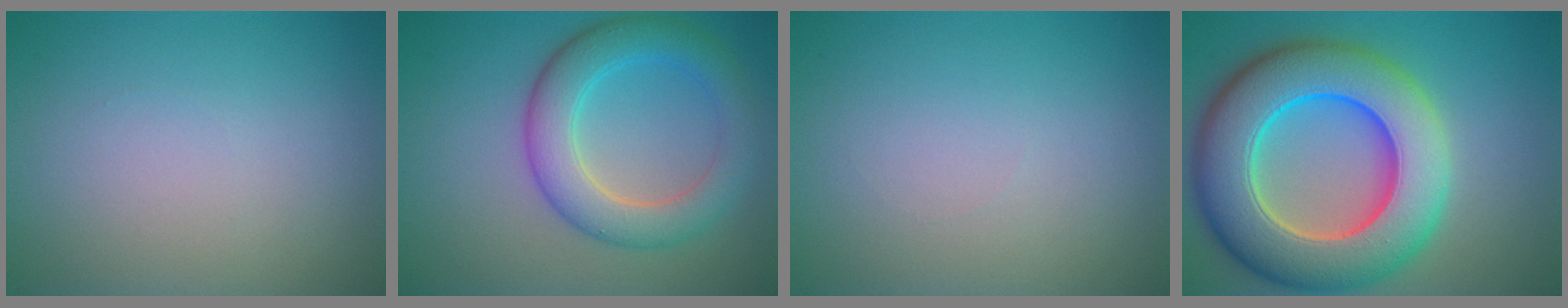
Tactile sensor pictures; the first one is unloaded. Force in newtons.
{"total": 5.7, "press": 5.7, "slide": 0.2}
{"total": 0.0}
{"total": 13.2, "press": 13.0, "slide": 2.1}